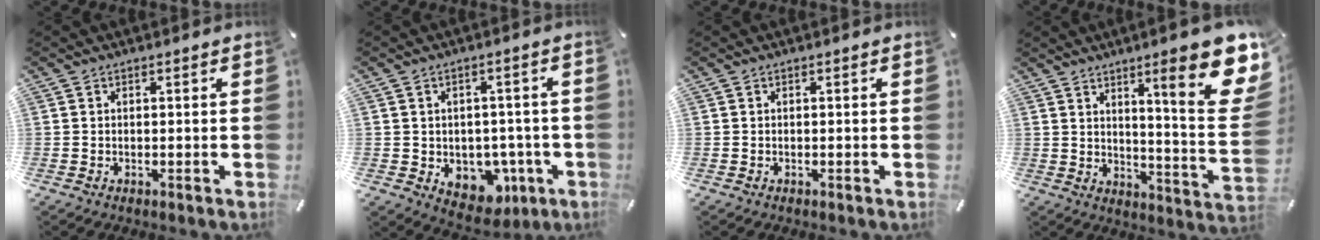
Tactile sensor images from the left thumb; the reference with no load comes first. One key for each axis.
{"total": 8.4, "fx": -1.9, "fy": 7.2, "fz": 4.0, "tx": -0.035, "ty": 0.006, "tz": -0.022}
{"total": 0.0}
{"total": 19.2, "fx": 9.9, "fy": 3.9, "fz": 16.0, "tx": -0.228, "ty": -0.067, "tz": 0.147}